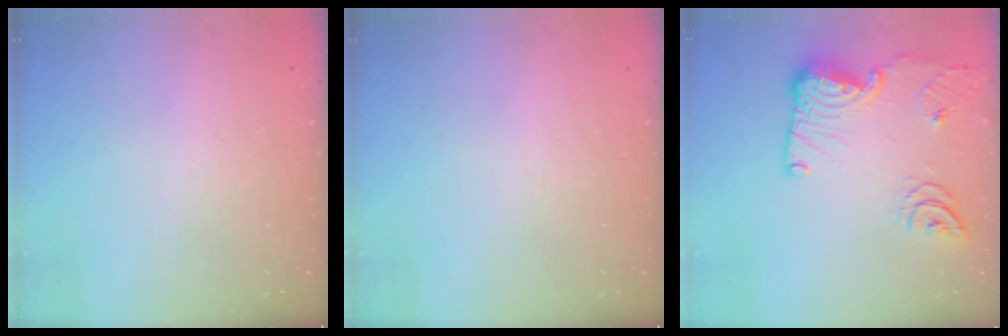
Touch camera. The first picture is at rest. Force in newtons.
{"total": 0.0}
{"total": 20.1, "press": 19.4, "slide": 5.4}